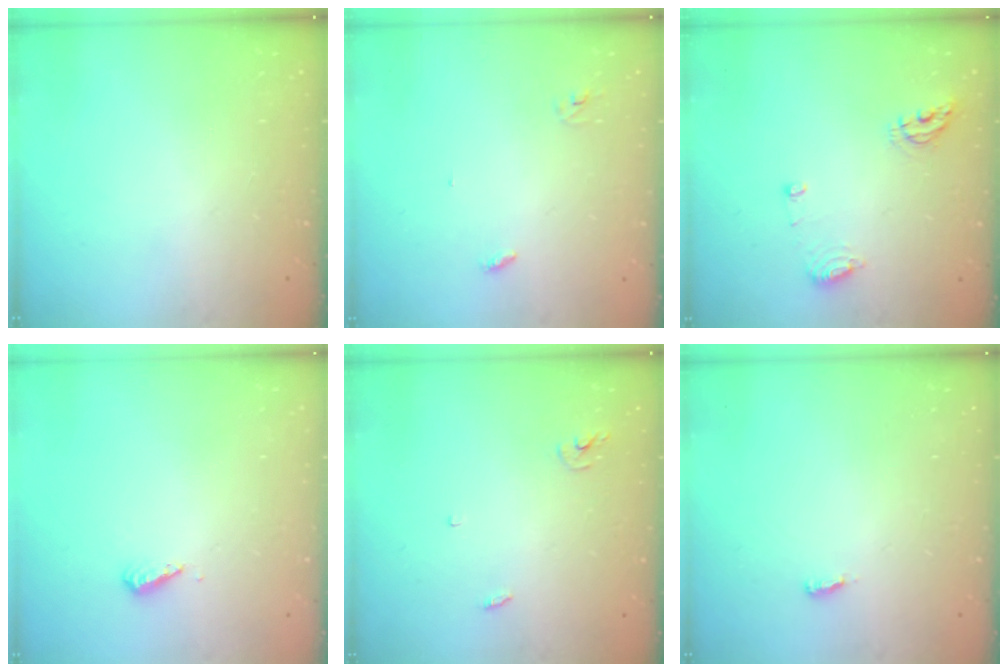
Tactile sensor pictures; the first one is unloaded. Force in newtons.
{"total": 2.8, "press": 2.8, "slide": 0.2}
{"total": 6.9, "press": 6.8, "slide": 0.9}
{"total": 3.1, "press": 3.0, "slide": 0.7}
{"total": 2.9, "press": 2.9, "slide": 0.2}
{"total": 2.6, "press": 2.4, "slide": 1.0}